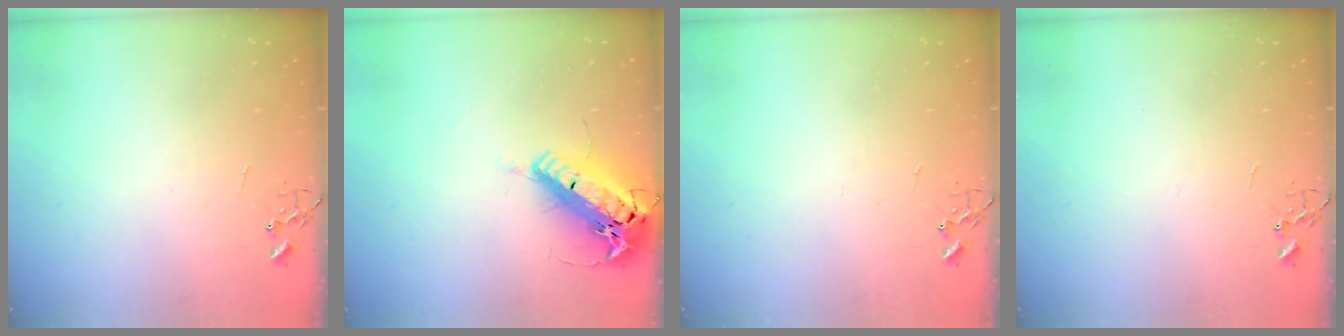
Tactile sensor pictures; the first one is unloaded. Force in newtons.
{"total": 22.0, "press": 21.5, "slide": 4.5}
{"total": 0.0}
{"total": 0.0}